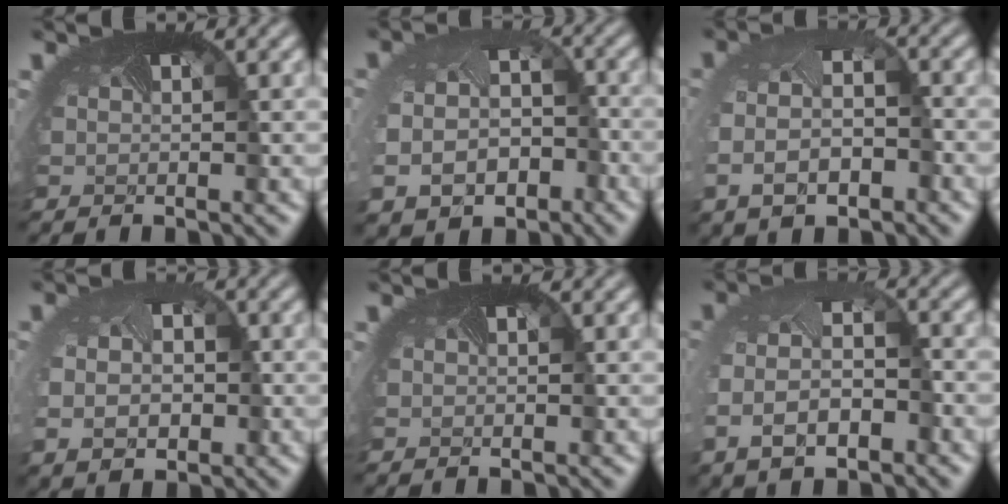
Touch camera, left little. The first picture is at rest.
{"total": 8.8, "force": [-3.7, 6.4, 4.8], "torque": [-0.094, -0.047, -0.041]}
{"total": 5.4, "force": [-1.9, 3.2, 4.0], "torque": [-0.088, -0.025, -0.027]}
{"total": 5.1, "force": [-0.6, 3.8, 3.4], "torque": [-0.060, -0.009, 0.003]}
{"total": 0.0}
{"total": 5.6, "force": [-2.1, 2.8, 4.3], "torque": [-0.093, -0.014, -0.038]}